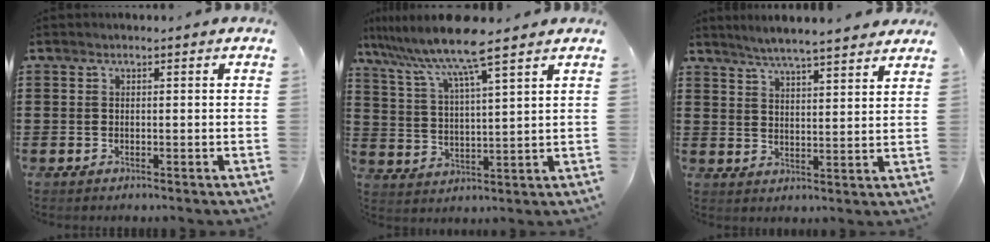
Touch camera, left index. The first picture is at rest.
{"total": 9.1, "force": [7.5, -0.8, 5.1], "torque": [-0.127, -0.041, 0.123]}
{"total": 4.8, "force": [4.5, -0.4, 1.5], "torque": [-0.045, -0.020, 0.078]}